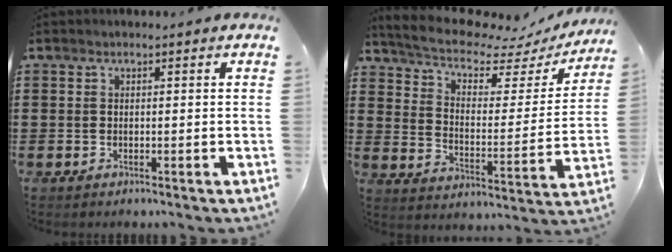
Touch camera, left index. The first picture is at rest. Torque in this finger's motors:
{"motor_torque": [2.14, 0.00, 0.39, 0.07]}